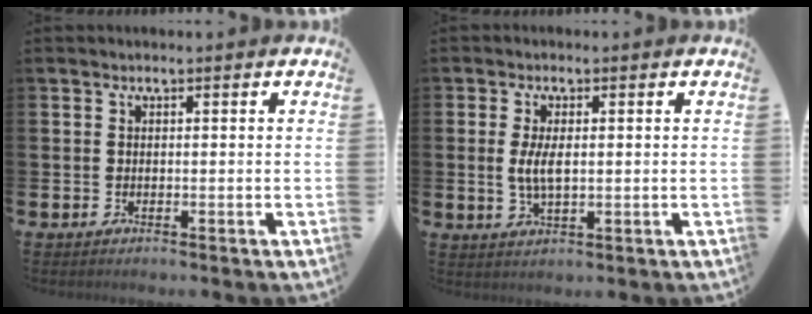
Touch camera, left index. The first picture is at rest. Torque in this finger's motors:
{"motor_torque": [0.75, 0.21, 0.17, 0.07]}